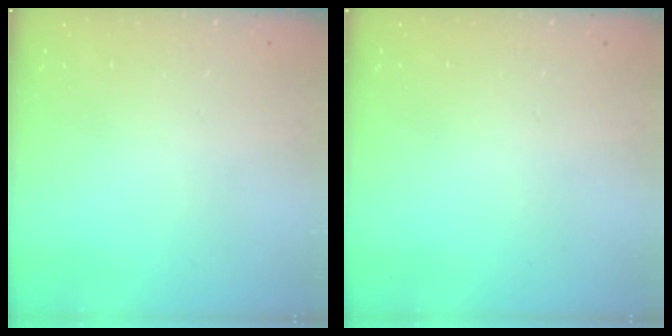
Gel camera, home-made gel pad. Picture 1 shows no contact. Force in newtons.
{"total": 0.0}